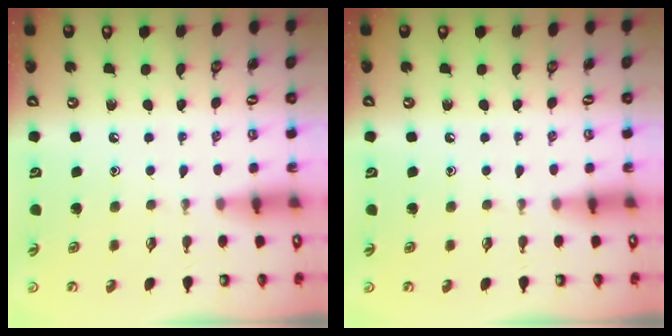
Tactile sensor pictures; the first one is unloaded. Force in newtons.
{"total": 0.0}